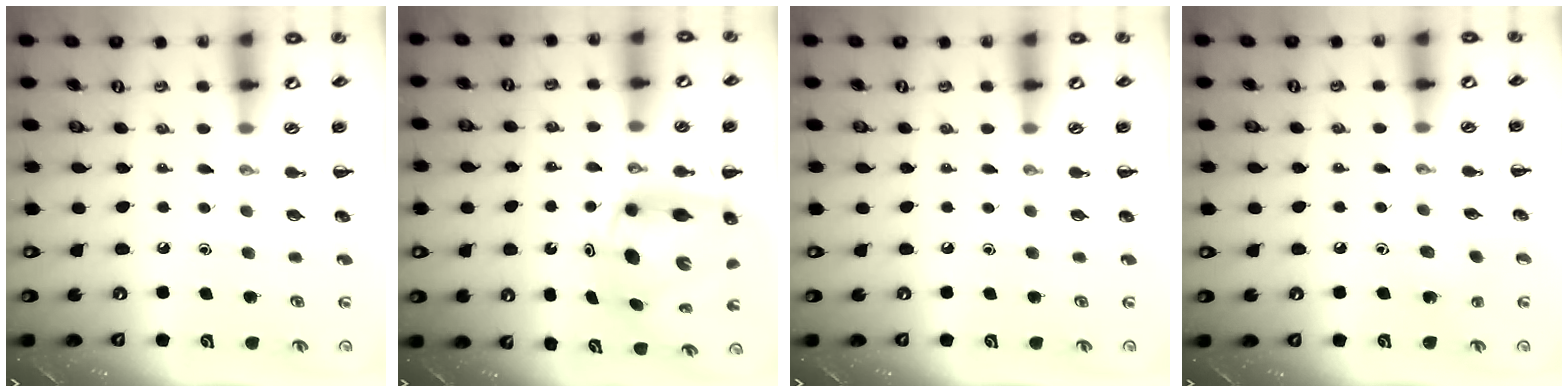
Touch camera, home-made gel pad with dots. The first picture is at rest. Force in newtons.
{"total": 10.3, "press": 10.0, "slide": 2.7}
{"total": 0.0}
{"total": 5.9, "press": 5.8, "slide": 1.3}